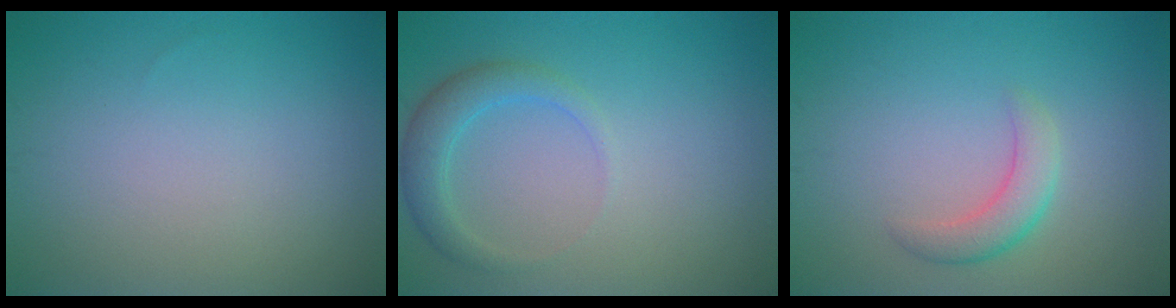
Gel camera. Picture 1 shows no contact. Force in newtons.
{"total": 2.6, "press": 2.6, "slide": 0.0}
{"total": 2.5, "press": 2.5, "slide": 0.1}